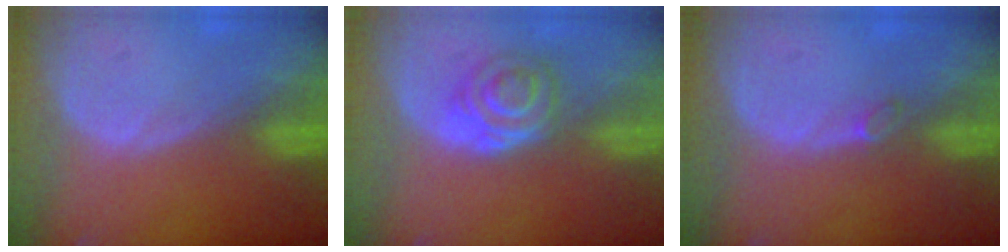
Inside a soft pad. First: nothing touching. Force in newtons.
{"total": 5.5, "press": 4.9, "slide": 2.6}
{"total": 1.2, "press": 1.2, "slide": 0.2}